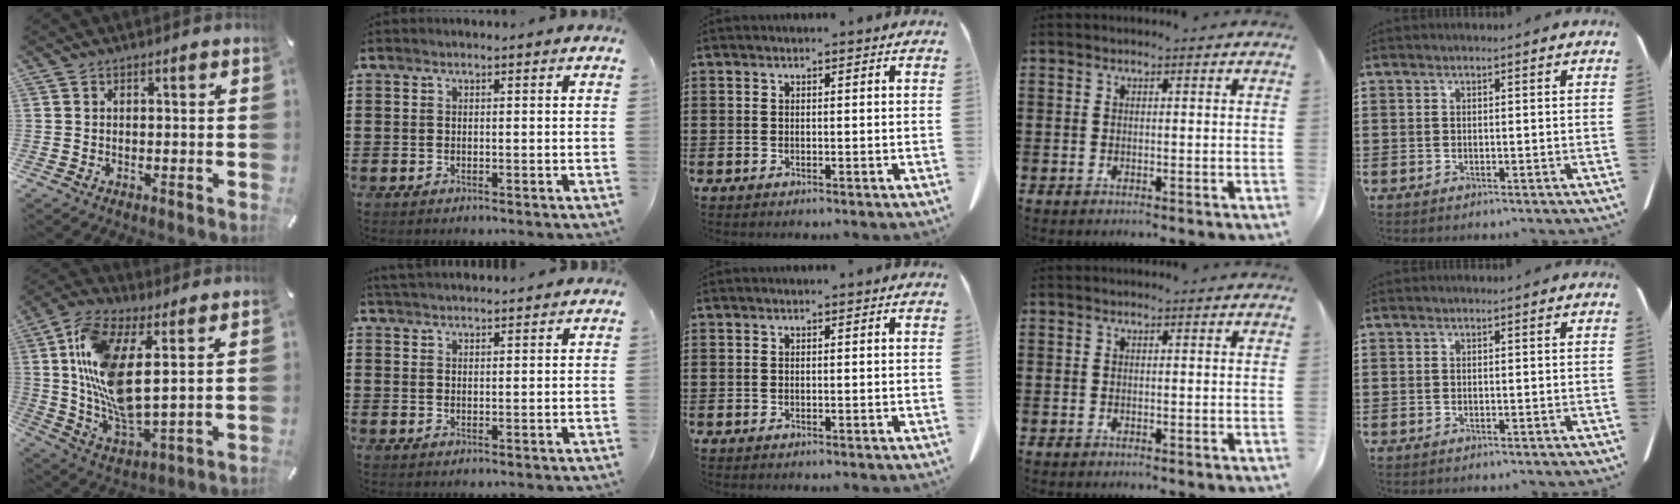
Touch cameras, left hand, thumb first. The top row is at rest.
{"thumb": {"total": 15.1, "force": [4.5, 6.5, 12.9], "torque": [-0.292, -0.022, 0.081]}, "index": {"total": 2.3, "force": [2.3, 0.0, 0.1], "torque": [-0.008, -0.001, 0.045]}}